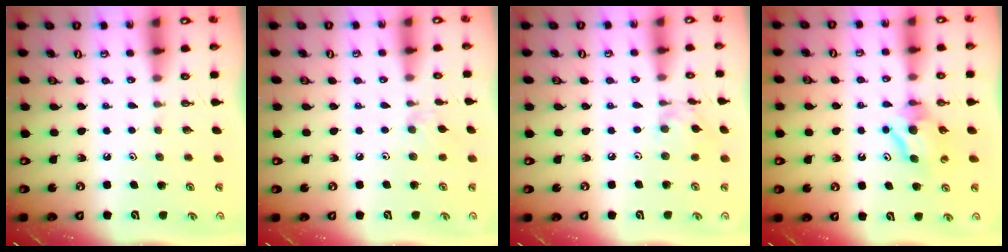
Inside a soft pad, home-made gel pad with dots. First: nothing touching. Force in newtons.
{"total": 5.0, "press": 4.9, "slide": 0.8}
{"total": 6.8, "press": 6.8, "slide": 0.3}
{"total": 8.4, "press": 8.3, "slide": 0.5}